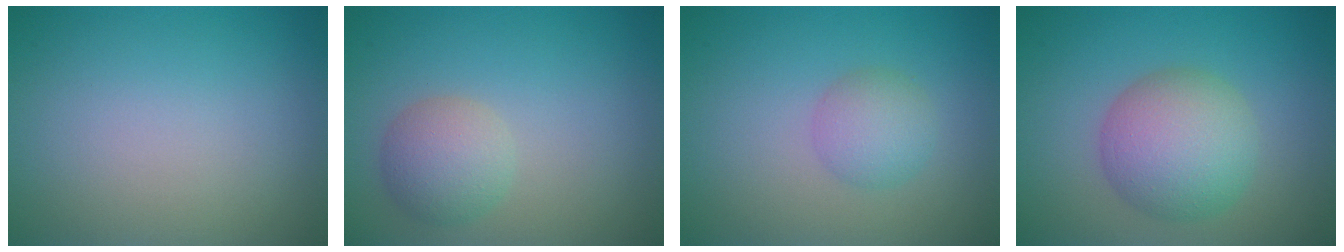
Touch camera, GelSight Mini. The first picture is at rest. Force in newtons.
{"total": 3.0, "press": 3.0, "slide": 0.1}
{"total": 2.5, "press": 2.4, "slide": 0.2}
{"total": 6.1, "press": 6.1, "slide": 0.1}